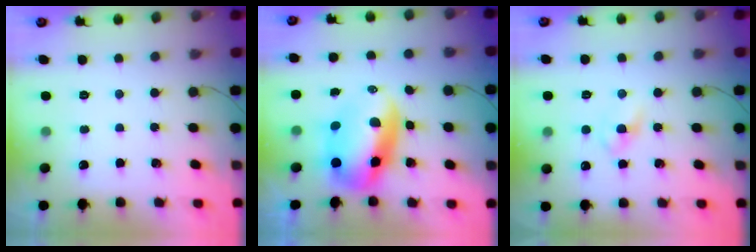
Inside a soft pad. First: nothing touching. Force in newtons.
{"total": 9.8, "press": 9.6, "slide": 2.4}
{"total": 2.7, "press": 2.5, "slide": 1.1}